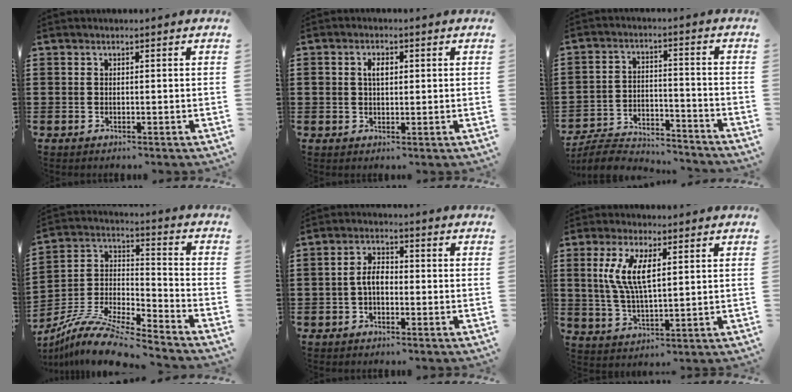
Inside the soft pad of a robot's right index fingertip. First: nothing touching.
{"total": 2.6, "force": [0.5, 1.6, 2.0], "torque": [-0.041, 0.011, 0.007]}
{"total": 5.9, "force": [-5.7, 0.9, 1.1], "torque": [-0.031, 0.006, -0.114]}
{"total": 10.6, "force": [-9.5, 1.5, 4.5], "torque": [-0.096, 0.012, -0.193]}
{"total": 3.5, "force": [-0.7, 1.8, 3.0], "torque": [-0.076, -0.002, -0.020]}
{"total": 7.5, "force": [2.4, 2.4, 6.7], "torque": [-0.141, 0.005, 0.039]}